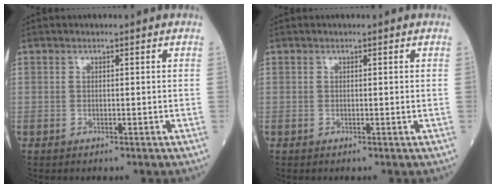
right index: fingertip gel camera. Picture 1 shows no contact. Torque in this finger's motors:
{"motor_torque": [0.03, 0.01, 0.07, 0.02]}